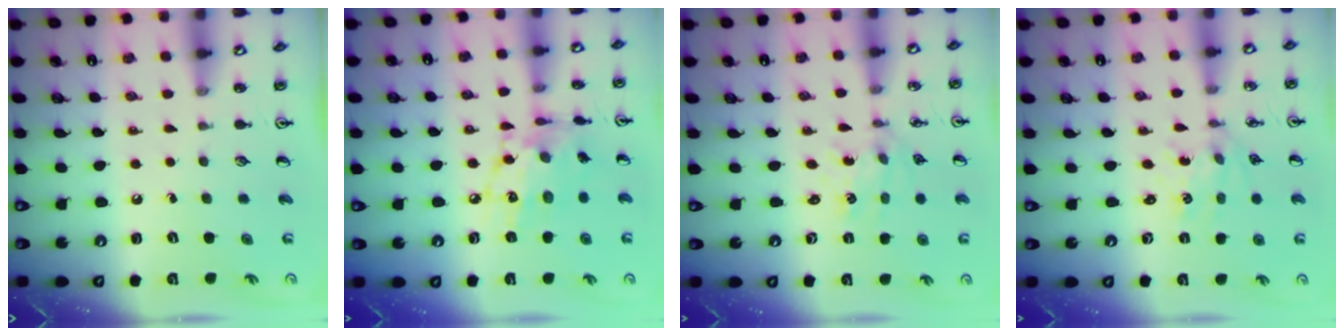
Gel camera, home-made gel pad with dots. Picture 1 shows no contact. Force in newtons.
{"total": 13.8, "press": 13.7, "slide": 0.8}
{"total": 0.9, "press": 0.9, "slide": 0.1}
{"total": 1.5, "press": 1.5, "slide": 0.2}